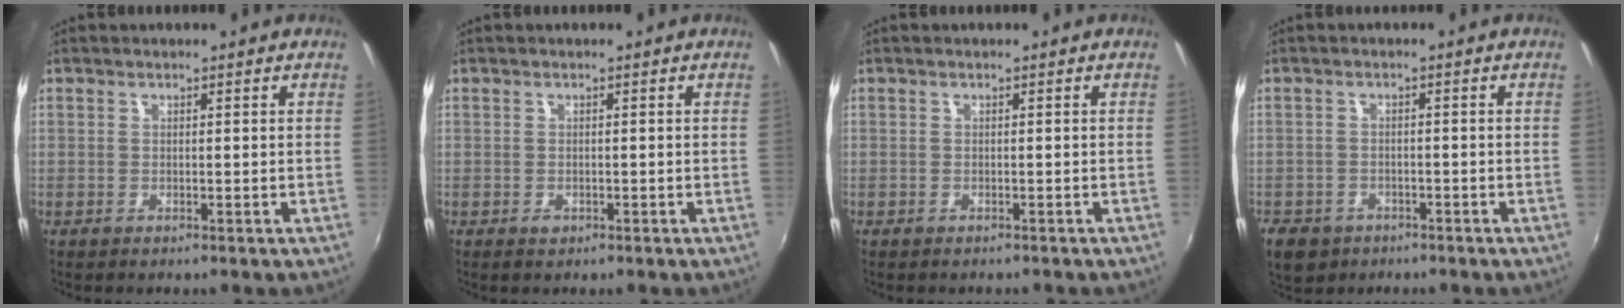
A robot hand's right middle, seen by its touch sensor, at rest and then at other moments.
{"total": 1.1, "force": [-0.6, 0.8, 0.4], "torque": [-0.006, -0.003, -0.009]}
{"total": 0.8, "force": [-0.7, 0.3, 0.2], "torque": [-0.006, -0.001, -0.009]}
{"total": 6.2, "force": [-3.7, 4.4, 2.4], "torque": [-0.062, -0.008, -0.055]}